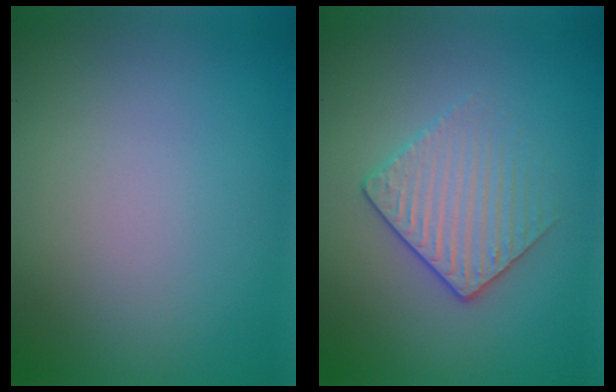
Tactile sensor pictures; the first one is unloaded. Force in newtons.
{"total": 2.4, "press": 2.1, "slide": 1.1}